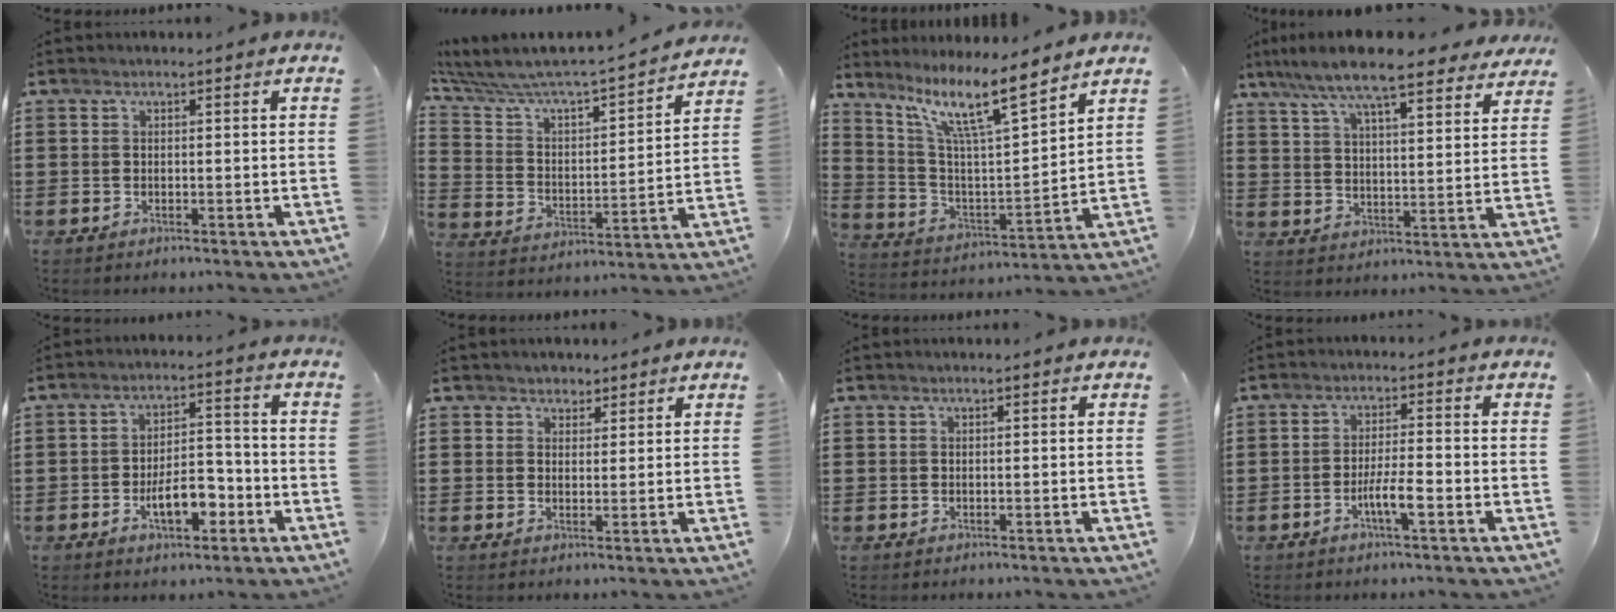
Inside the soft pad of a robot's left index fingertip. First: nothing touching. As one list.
[{"total": 4.8, "force": [4.6, 0.5, 1.0], "torque": [-0.049, -0.050, 0.069]}, {"total": 11.6, "force": [8.5, 1.6, 7.7], "torque": [-0.167, -0.040, 0.143]}, {"total": 9.5, "force": [8.2, 0.8, 4.8], "torque": [-0.123, -0.035, 0.141]}, {"total": 7.3, "force": [-3.1, 3.3, 5.8], "torque": [-0.099, 0.004, -0.060]}, {"total": 2.0, "force": [1.6, 1.3, -0.1], "torque": [-0.006, 0.008, 0.029]}, {"total": 0.0}, {"total": 4.6, "force": [-2.0, 0.7, 4.1], "torque": [-0.074, 0.001, -0.037]}]